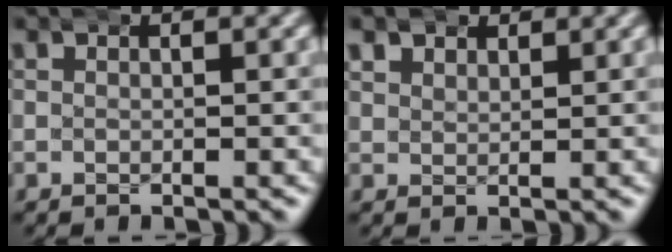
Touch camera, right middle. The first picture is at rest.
{"total": 1.8, "force": [1.4, 1.1, 0.4], "torque": [-0.013, -0.004, 0.029]}